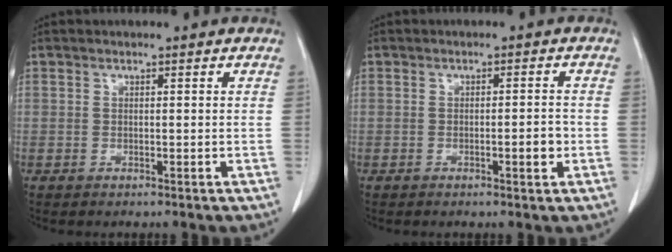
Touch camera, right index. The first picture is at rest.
{"total": 2.4, "force": [-0.8, 0.4, 2.3], "torque": [-0.033, -0.001, -0.010]}